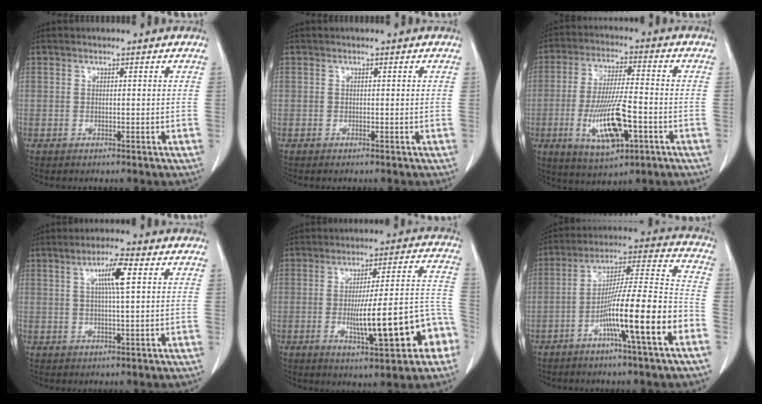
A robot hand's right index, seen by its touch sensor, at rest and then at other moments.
{"total": 0.0}
{"total": 12.6, "force": [-3.9, 2.9, 11.6], "torque": [-0.227, -0.011, -0.061]}
{"total": 5.3, "force": [1.6, 0.0, 5.1], "torque": [-0.089, 0.003, 0.027]}
{"total": 15.6, "force": [-4.9, 2.5, 14.6], "torque": [-0.199, 0.022, -0.062]}
{"total": 15.6, "force": [-6.5, -0.2, 14.1], "torque": [-0.239, 0.004, -0.112]}